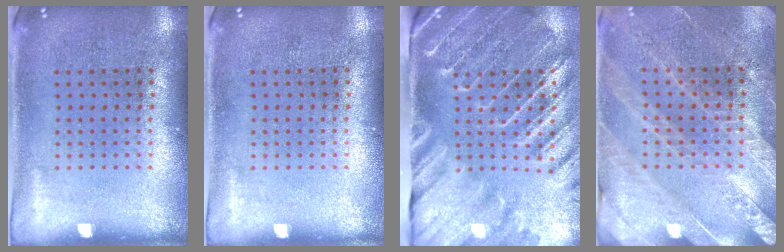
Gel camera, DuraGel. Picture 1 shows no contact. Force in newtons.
{"total": 0.0}
{"total": 4.0, "press": 3.3, "slide": 2.3}
{"total": 2.7, "press": 2.7, "slide": 0.5}